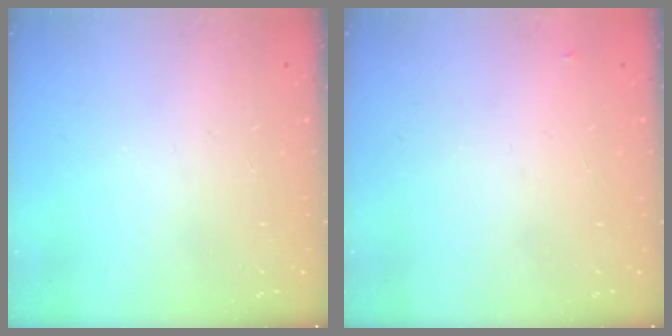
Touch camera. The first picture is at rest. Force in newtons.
{"total": 2.8, "press": 2.8, "slide": 0.4}